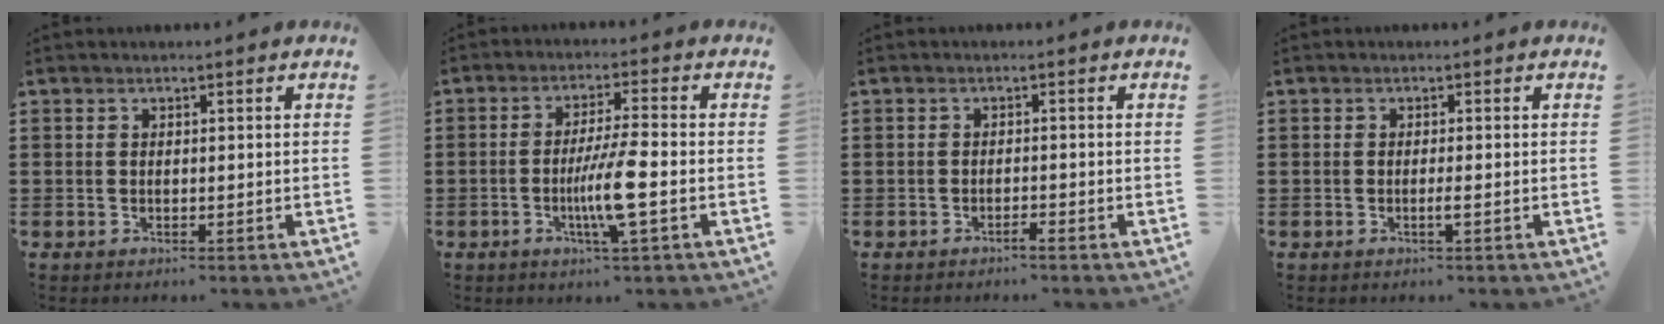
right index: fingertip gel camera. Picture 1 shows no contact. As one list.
[{"total": 7.3, "force": [-2.0, 0.0, 7.0], "torque": [-0.138, -0.018, -0.041]}, {"total": 1.2, "force": [-1.0, -0.1, 0.6], "torque": [-0.012, -0.002, -0.020]}, {"total": 1.2, "force": [-0.4, -0.1, 1.1], "torque": [-0.018, -0.004, -0.007]}]